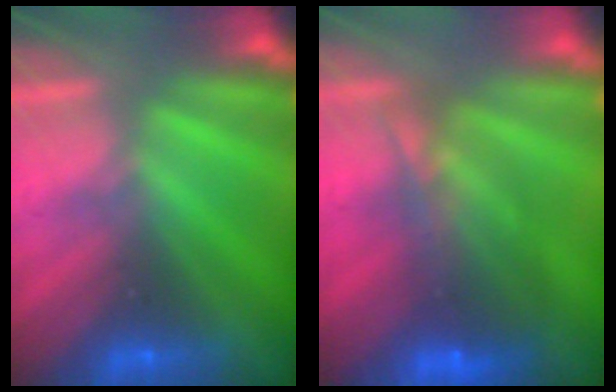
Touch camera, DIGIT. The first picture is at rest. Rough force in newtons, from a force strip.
{"total": 7.7}